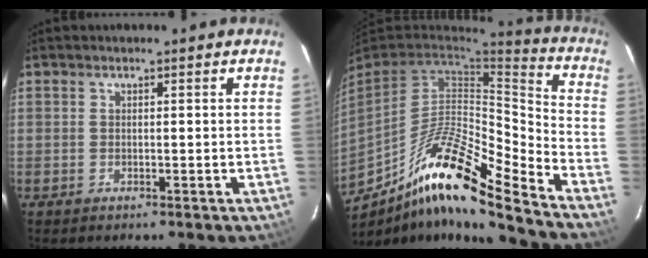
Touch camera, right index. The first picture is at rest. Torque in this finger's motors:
{"motor_torque": [0.66, -0.93, 0.58, 0.15]}